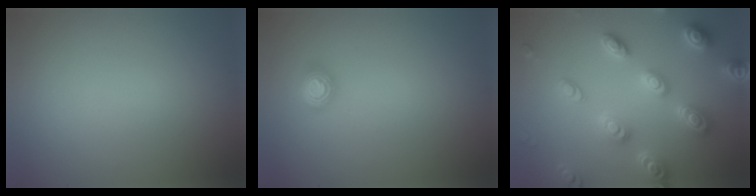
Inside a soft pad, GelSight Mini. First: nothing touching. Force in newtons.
{"total": 1.6, "press": 1.4, "slide": 0.6}
{"total": 5.2, "press": 5.0, "slide": 1.3}